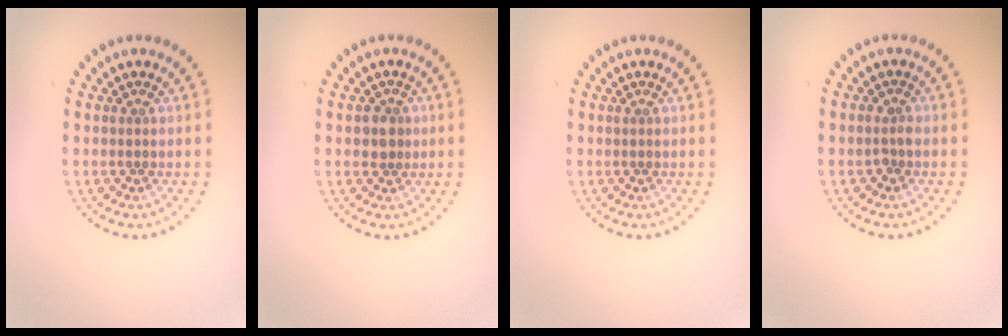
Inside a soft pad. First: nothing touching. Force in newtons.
{"total": 1.9, "press": 1.7, "slide": 0.8}
{"total": 0.0}
{"total": 0.7, "press": 0.7, "slide": 0.2}